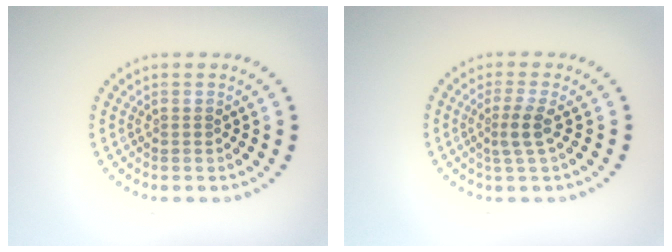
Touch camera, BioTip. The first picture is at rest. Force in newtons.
{"total": 1.9, "press": 1.4, "slide": 1.3}